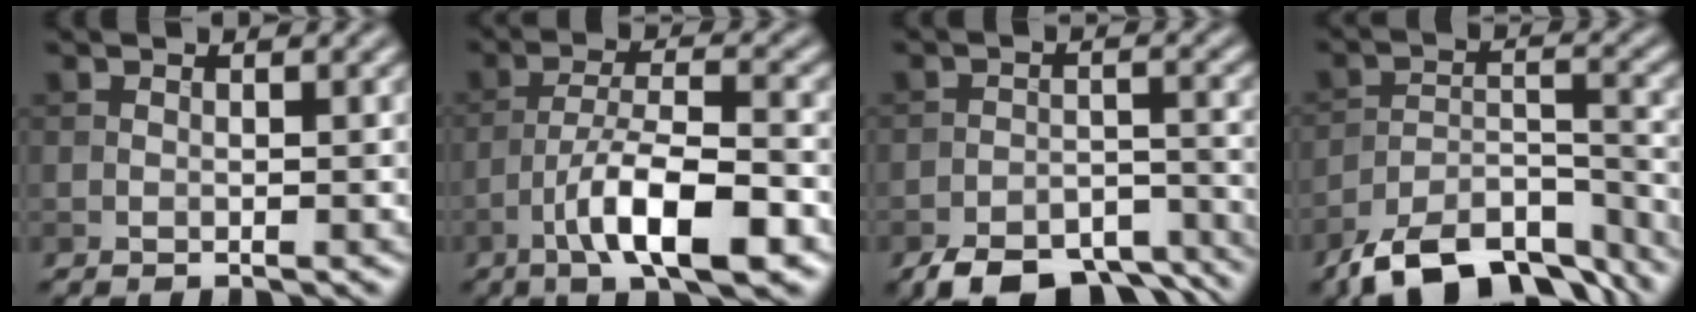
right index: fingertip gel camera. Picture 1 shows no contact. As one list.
[{"total": 8.5, "force": [-4.3, 2.3, 6.9], "torque": [-0.115, 0.010, -0.076]}, {"total": 8.8, "force": [-6.9, 3.6, 4.1], "torque": [-0.057, -0.015, -0.105]}, {"total": 10.7, "force": [-8.6, 4.0, 5.0], "torque": [-0.085, -0.004, -0.141]}]